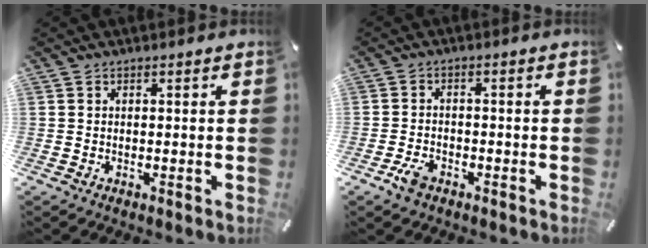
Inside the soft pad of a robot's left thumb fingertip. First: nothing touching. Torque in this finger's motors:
{"motor_torque": [-0.21, -0.16, -0.15, 0.17, 0.02]}